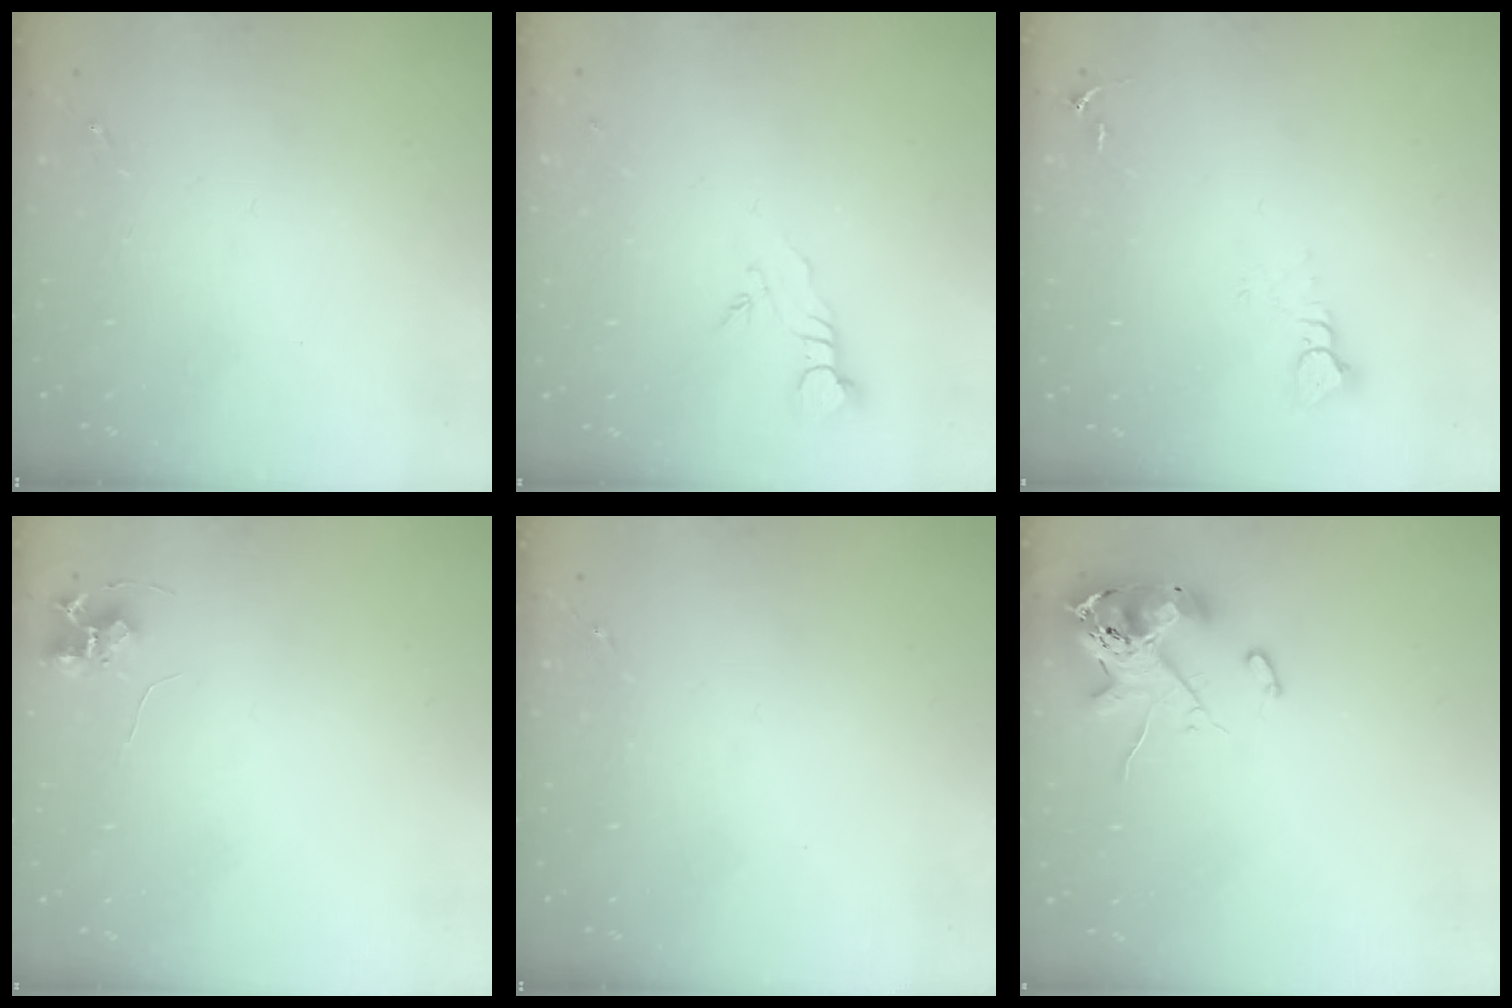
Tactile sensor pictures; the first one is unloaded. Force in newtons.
{"total": 3.7, "press": 3.6, "slide": 0.3}
{"total": 3.9, "press": 3.9, "slide": 0.2}
{"total": 6.9, "press": 6.9, "slide": 0.7}
{"total": 0.0}
{"total": 12.5, "press": 12.3, "slide": 2.0}